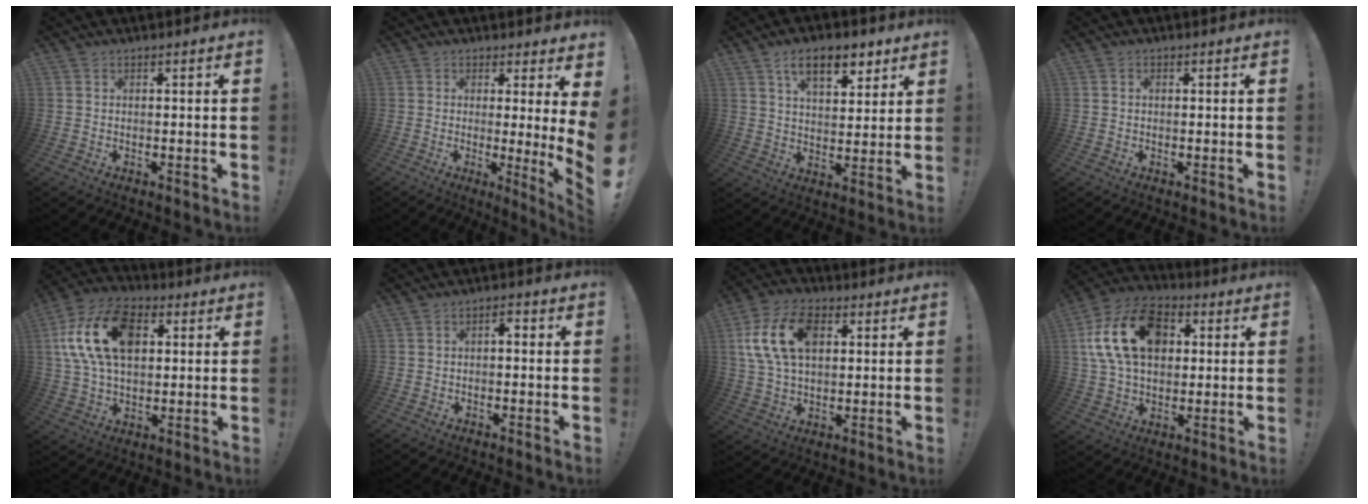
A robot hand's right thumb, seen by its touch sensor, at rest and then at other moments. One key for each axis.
{"total": 5.3, "fx": 1.5, "fy": -0.6, "fz": 5.0, "tx": -0.053, "ty": -0.048, "tz": 0.025}
{"total": 11.8, "fx": 6.7, "fy": 5.8, "fz": 7.8, "tx": -0.112, "ty": -0.023, "tz": 0.117}
{"total": 0.8, "fx": -0.1, "fy": 0.7, "fz": 0.3, "tx": -0.005, "ty": 0.002, "tz": -0.002}
{"total": 20.0, "fx": 5.0, "fy": 13.0, "fz": 14.3, "tx": -0.265, "ty": -0.001, "tz": 0.088}
{"total": 2.4, "fx": -0.9, "fy": 1.2, "fz": 1.9, "tx": -0.026, "ty": 0.007, "tz": -0.020}
{"total": 15.9, "fx": 4.1, "fy": 10.2, "fz": 11.4, "tx": -0.216, "ty": 0.001, "tz": 0.077}
{"total": 20.0, "fx": 5.0, "fy": 13.8, "fz": 13.6, "tx": -0.239, "ty": -0.002, "tz": 0.092}